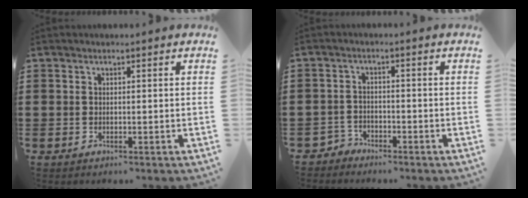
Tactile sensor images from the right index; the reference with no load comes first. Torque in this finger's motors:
{"motor_torque": [-0.87, 1.27, 0.00, 0.00]}